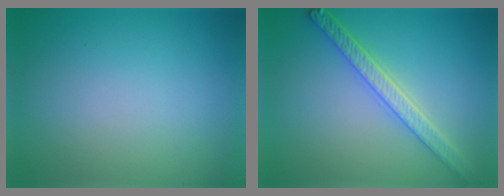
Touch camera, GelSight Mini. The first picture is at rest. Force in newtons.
{"total": 4.3, "press": 3.9, "slide": 1.9}